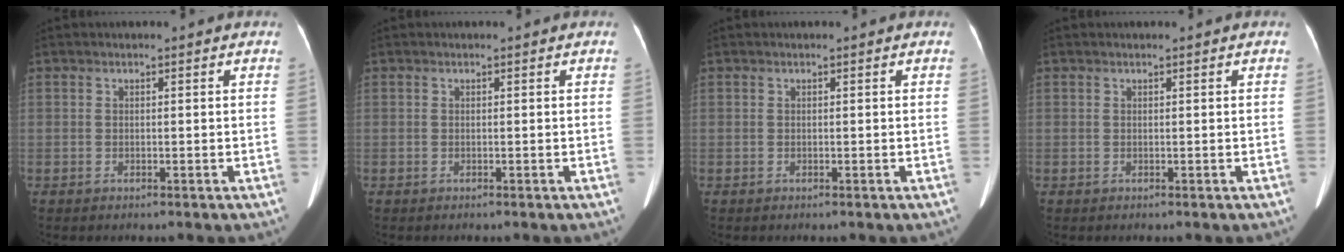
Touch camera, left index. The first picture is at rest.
{"total": 0.0}
{"total": 0.0}
{"total": 0.0}